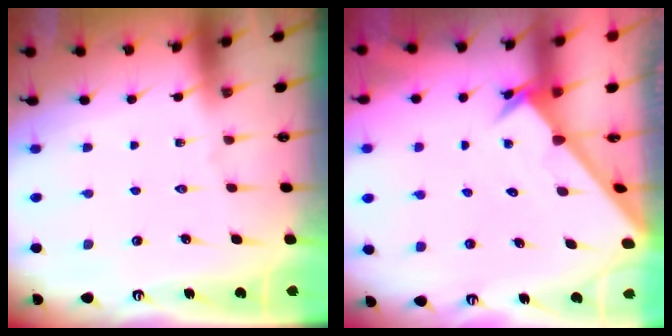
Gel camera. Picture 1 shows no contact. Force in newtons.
{"total": 2.5, "press": 2.5, "slide": 0.2}